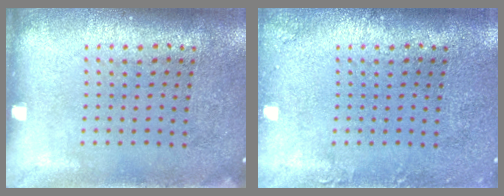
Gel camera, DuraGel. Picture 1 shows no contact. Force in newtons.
{"total": 1.0, "press": 1.0, "slide": 0.2}